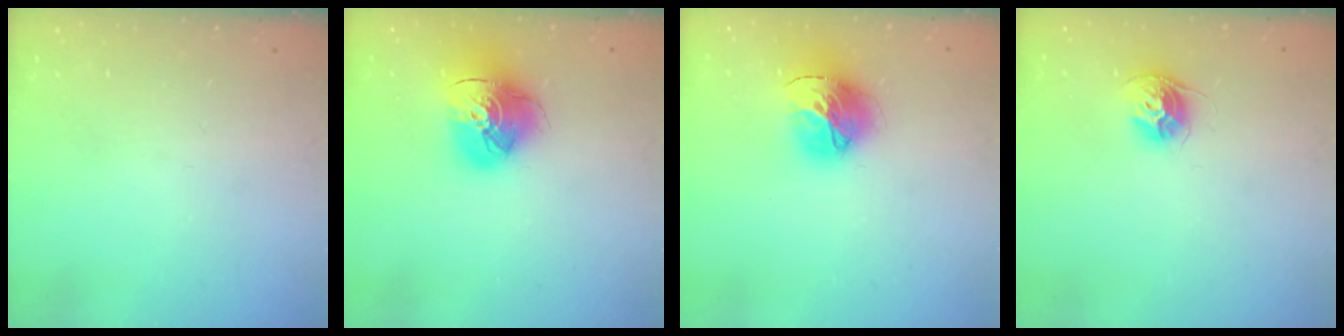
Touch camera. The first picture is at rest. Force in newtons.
{"total": 15.7, "press": 15.6, "slide": 1.9}
{"total": 16.0, "press": 15.9, "slide": 1.7}
{"total": 10.5, "press": 10.4, "slide": 0.8}